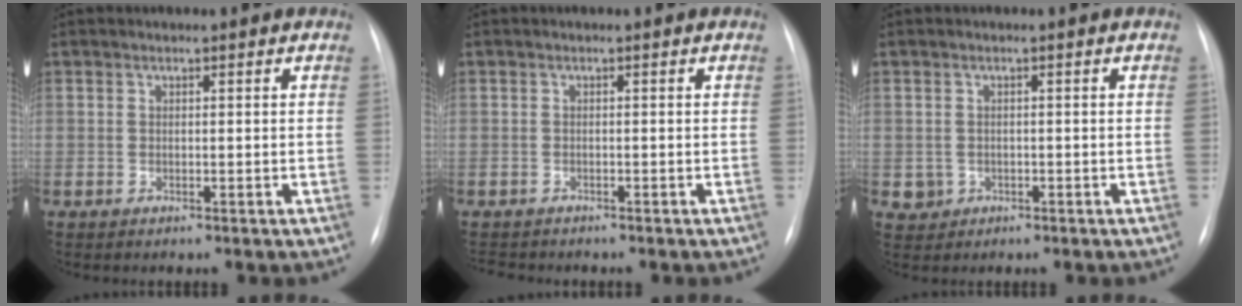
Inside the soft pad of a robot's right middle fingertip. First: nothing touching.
{"total": 2.5, "force": [-2.4, 0.7, 0.4], "torque": [-0.003, -0.008, -0.035]}
{"total": 2.0, "force": [-0.5, 1.9, 0.3], "torque": [-0.001, 0.005, -0.002]}